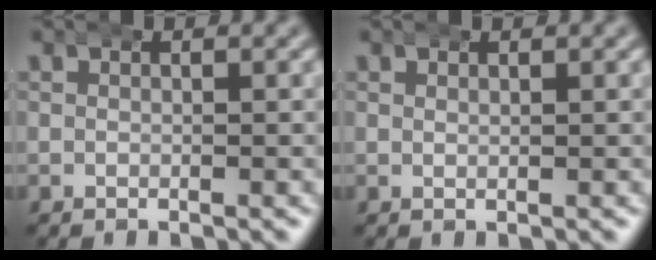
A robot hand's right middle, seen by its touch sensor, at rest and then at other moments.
{"total": 0.6, "force": [0.4, 0.1, 0.4], "torque": [-0.002, -0.001, 0.008]}